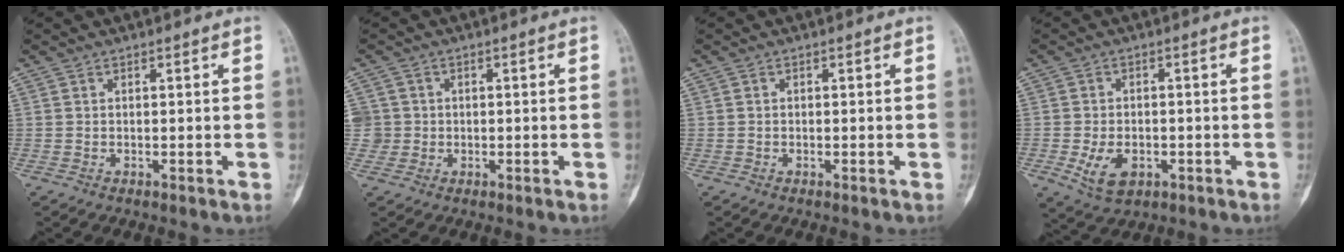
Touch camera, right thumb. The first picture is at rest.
{"total": 3.2, "force": [0.1, 3.2, -0.1], "torque": [0.027, 0.008, 0.001]}
{"total": 0.0}
{"total": 6.6, "force": [-2.2, 4.2, 4.6], "torque": [-0.074, 0.001, -0.028]}